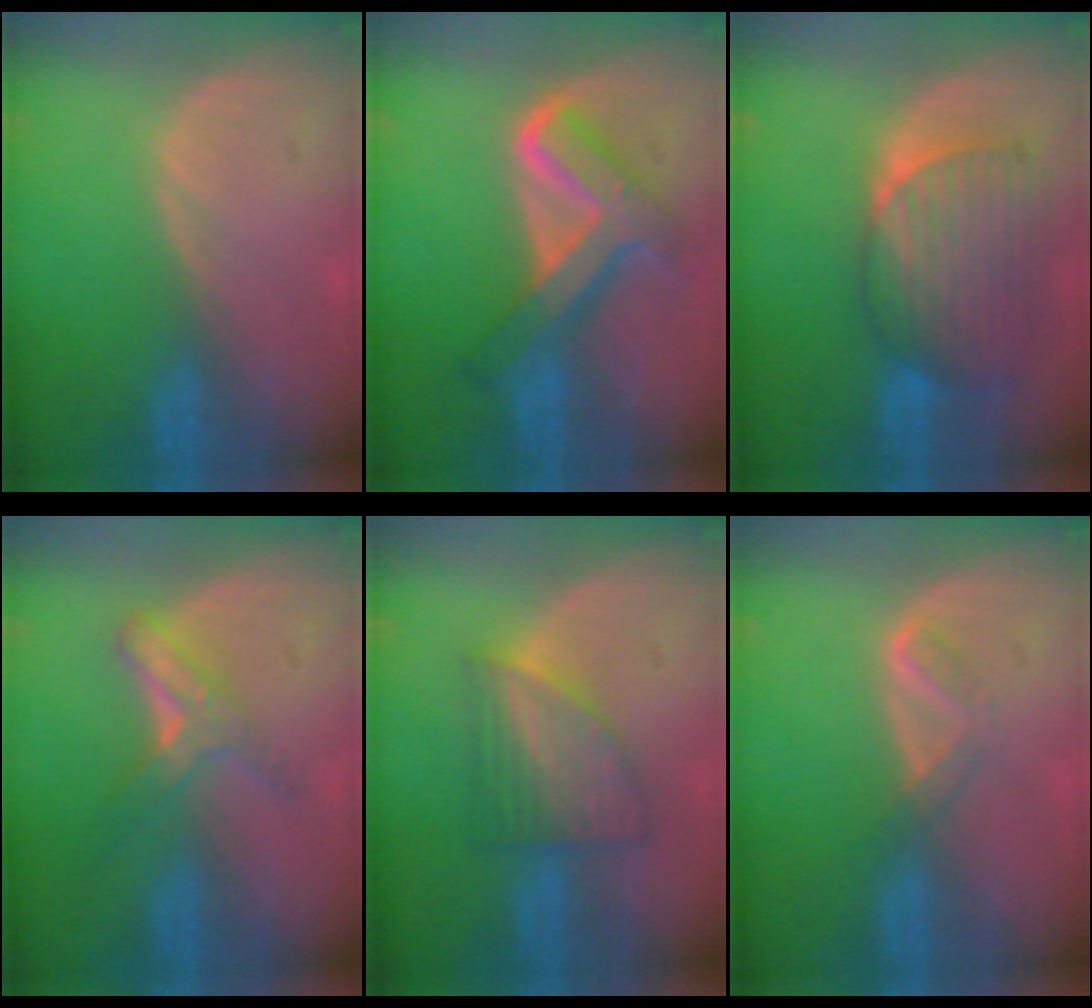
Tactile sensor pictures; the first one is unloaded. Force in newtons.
{"total": 8.3, "press": 8.3, "slide": 0.6}
{"total": 9.0, "press": 8.5, "slide": 2.9}
{"total": 5.7, "press": 5.0, "slide": 2.9}
{"total": 6.6, "press": 6.3, "slide": 2.0}
{"total": 2.4, "press": 2.4, "slide": 0.7}